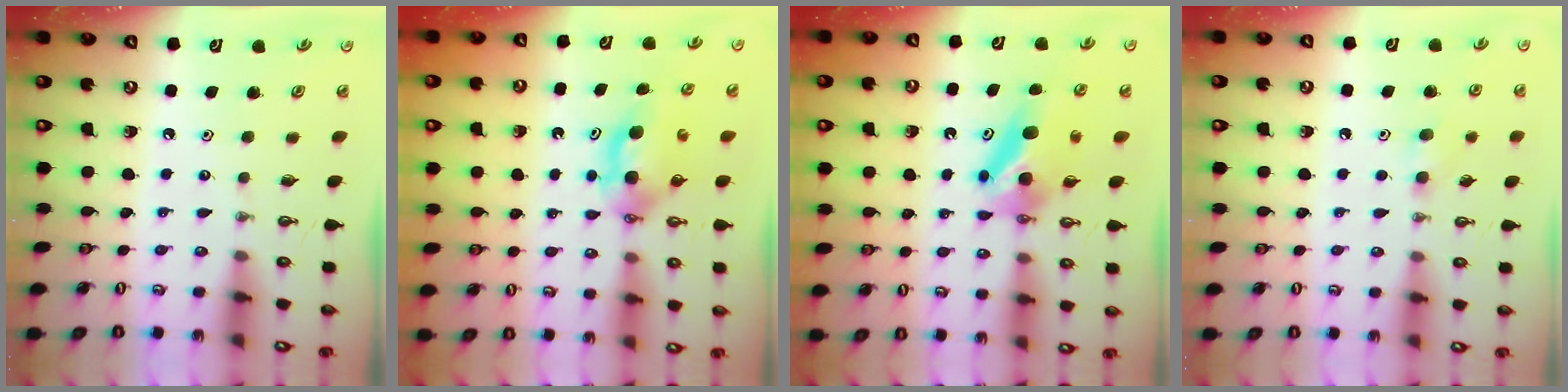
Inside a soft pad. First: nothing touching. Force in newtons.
{"total": 5.8, "press": 5.6, "slide": 1.2}
{"total": 6.5, "press": 6.4, "slide": 1.3}
{"total": 5.1, "press": 5.0, "slide": 0.9}